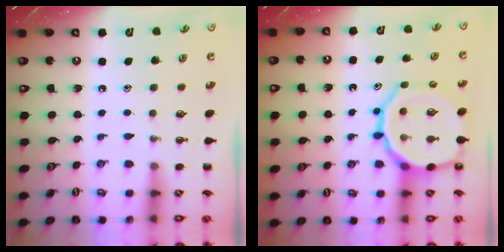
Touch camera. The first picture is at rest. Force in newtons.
{"total": 15.4, "press": 15.2, "slide": 2.4}